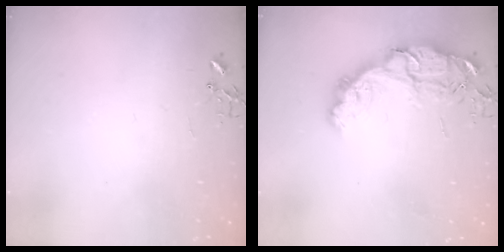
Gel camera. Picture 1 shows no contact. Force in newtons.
{"total": 15.0, "press": 14.9, "slide": 1.2}